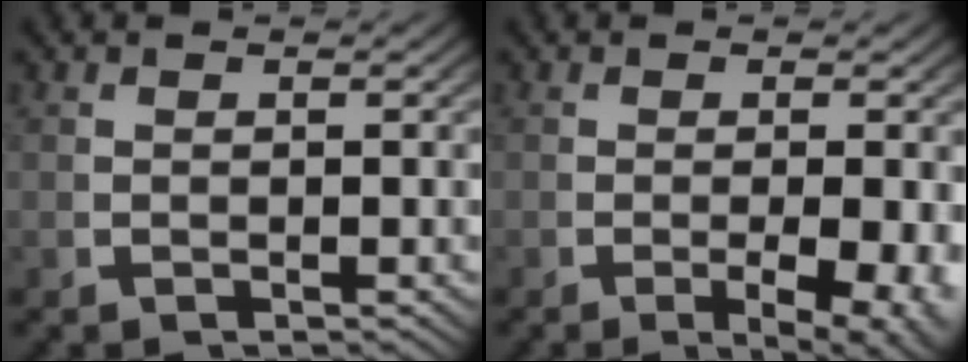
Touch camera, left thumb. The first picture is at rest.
{"total": 5.4, "force": [-1.5, 2.4, 4.5], "torque": [-0.077, -0.022, -0.016]}